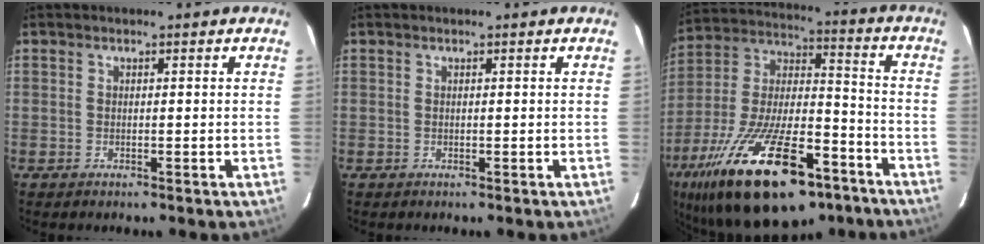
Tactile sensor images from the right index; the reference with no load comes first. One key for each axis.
{"total": 0.0}
{"total": 30.9, "fx": -18.5, "fy": 12.1, "fz": 21.6, "tx": -0.412, "ty": -0.024, "tz": -0.289}